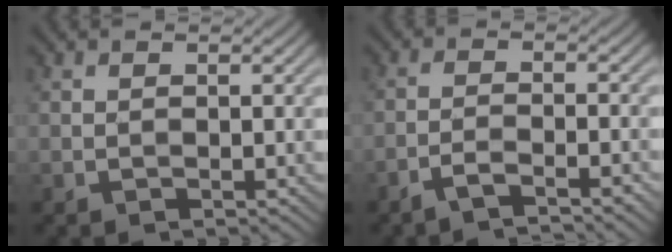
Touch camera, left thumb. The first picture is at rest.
{"total": 3.6, "force": [-2.8, 0.5, 2.2], "torque": [-0.036, 0.004, -0.061]}